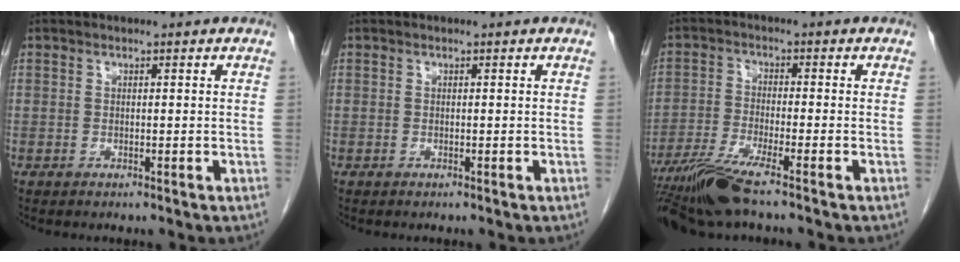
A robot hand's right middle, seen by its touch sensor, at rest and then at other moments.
{"total": 0.0}
{"total": 7.9, "force": [-6.1, -0.6, 5.0], "torque": [-0.097, -0.026, -0.116]}